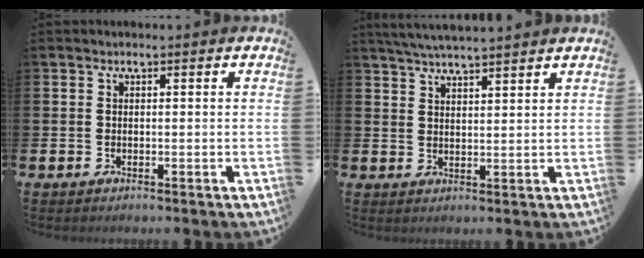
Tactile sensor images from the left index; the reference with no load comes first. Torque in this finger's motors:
{"motor_torque": [0.14, -0.32, 0.81, 0.21]}